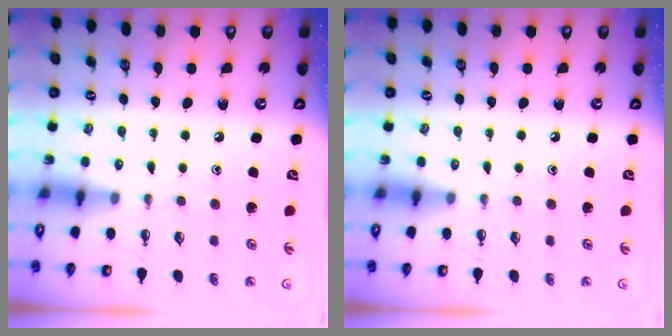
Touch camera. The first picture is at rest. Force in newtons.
{"total": 0.0}